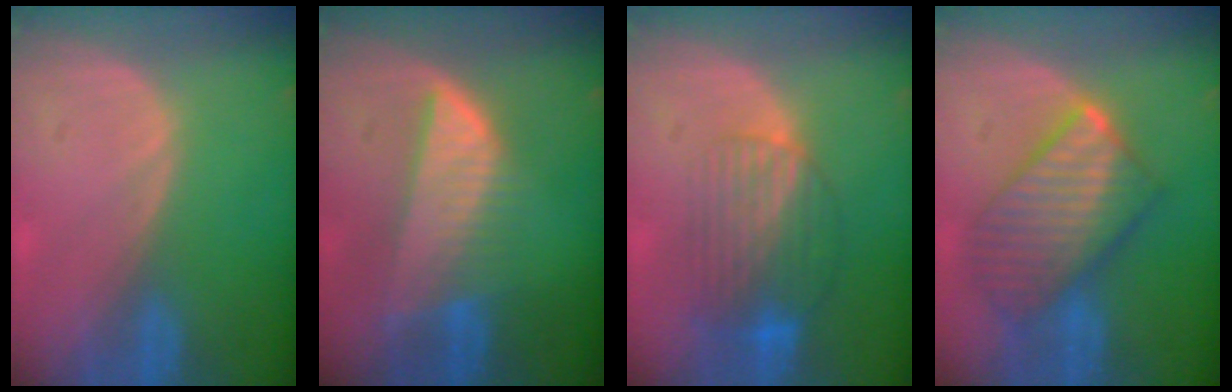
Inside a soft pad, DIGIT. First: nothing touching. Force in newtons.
{"total": 7.7, "press": 6.9, "slide": 3.5}
{"total": 8.5, "press": 7.2, "slide": 4.5}
{"total": 9.8, "press": 9.8, "slide": 0.9}